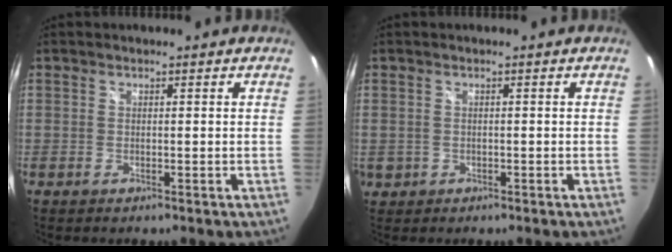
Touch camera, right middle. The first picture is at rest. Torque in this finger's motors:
{"motor_torque": [0.19, -0.29, 0.00, 0.01]}